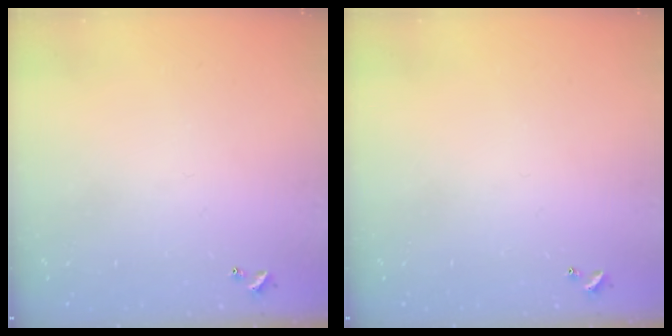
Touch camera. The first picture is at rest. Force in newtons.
{"total": 0.0}